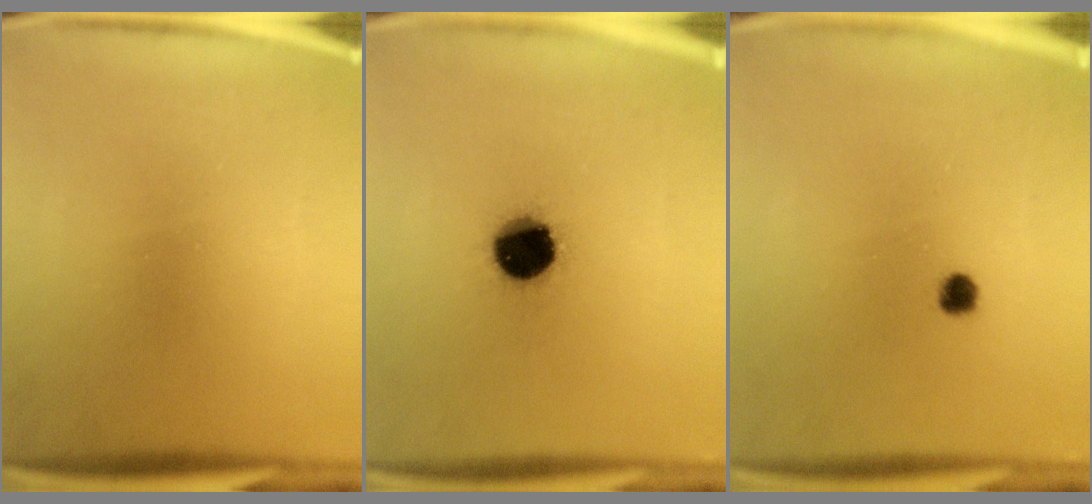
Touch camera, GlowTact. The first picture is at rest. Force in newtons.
{"total": 13.6}
{"total": 2.0}